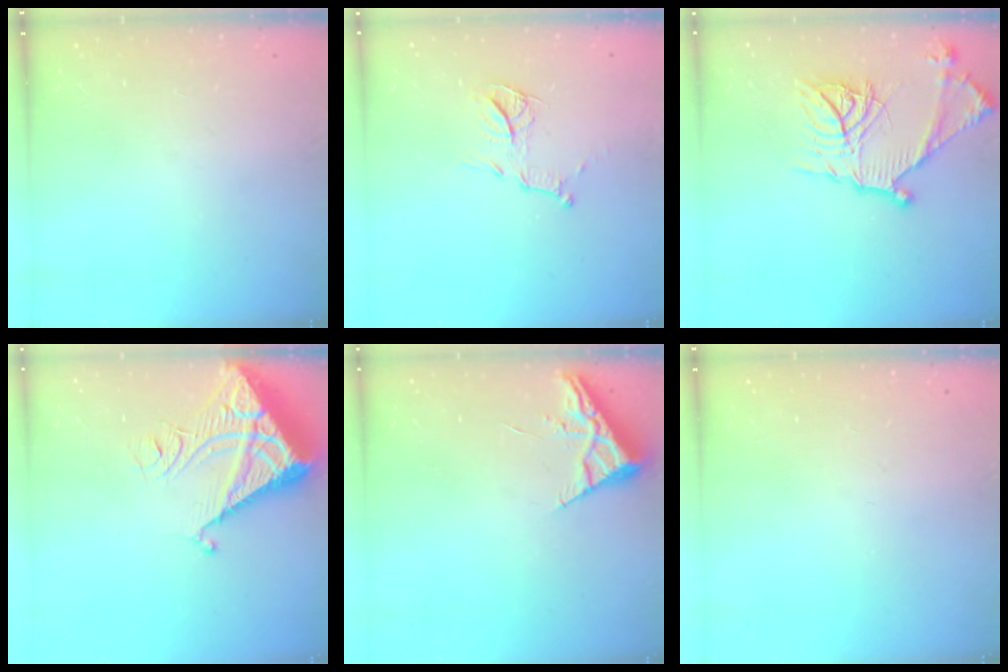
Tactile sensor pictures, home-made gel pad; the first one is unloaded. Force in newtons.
{"total": 11.0, "press": 10.9, "slide": 0.4}
{"total": 17.4, "press": 17.4, "slide": 0.5}
{"total": 7.4, "press": 7.3, "slide": 0.8}
{"total": 3.7, "press": 3.6, "slide": 0.5}
{"total": 0.0}